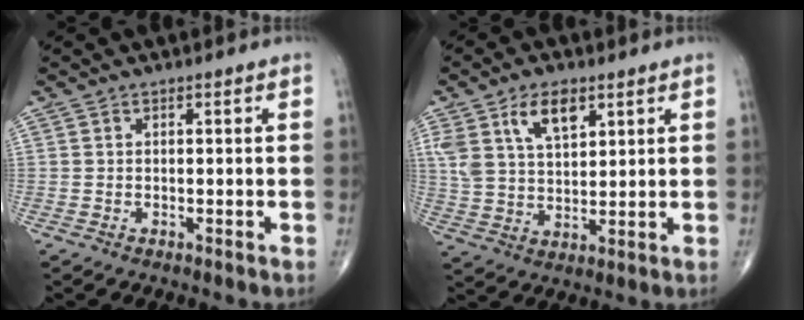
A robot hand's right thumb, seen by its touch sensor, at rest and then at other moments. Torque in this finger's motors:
{"motor_torque": [-0.40, 1.31, 1.13, 0.73, 0.09]}